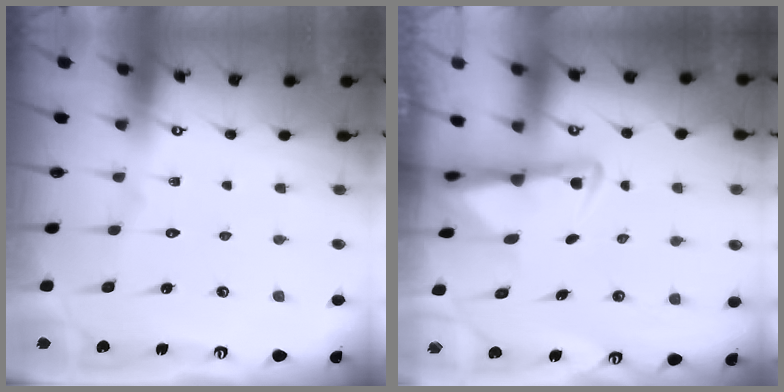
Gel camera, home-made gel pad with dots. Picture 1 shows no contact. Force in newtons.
{"total": 3.5, "press": 3.4, "slide": 0.6}